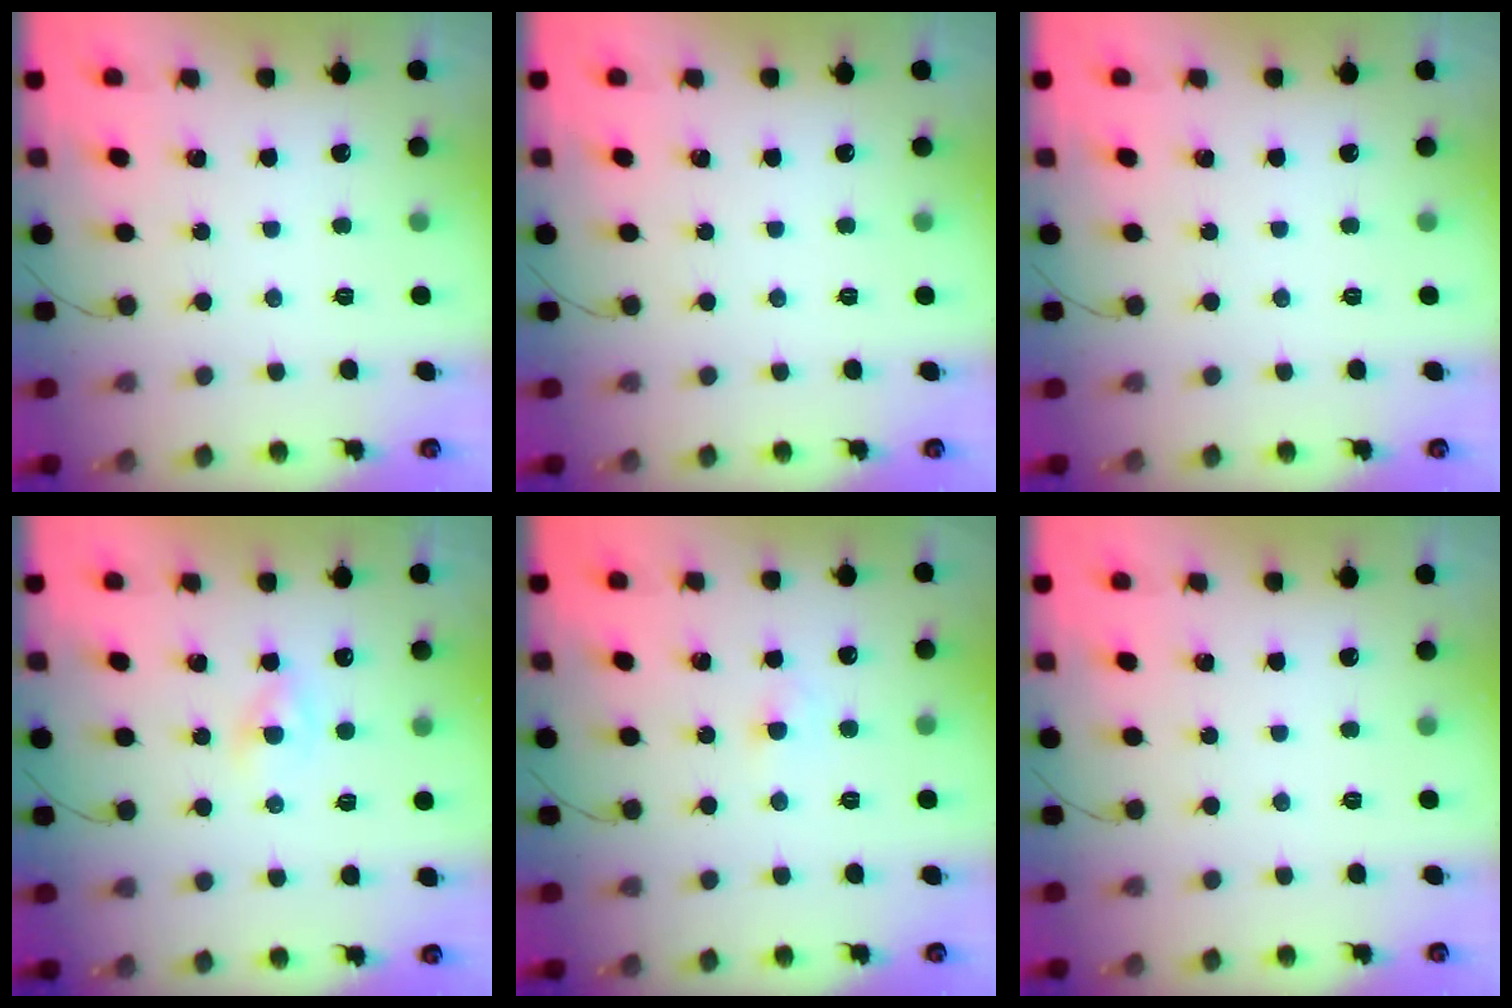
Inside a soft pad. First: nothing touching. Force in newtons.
{"total": 0.0}
{"total": 0.0}
{"total": 1.9, "press": 1.7, "slide": 0.8}
{"total": 2.8, "press": 2.6, "slide": 1.0}
{"total": 0.0}